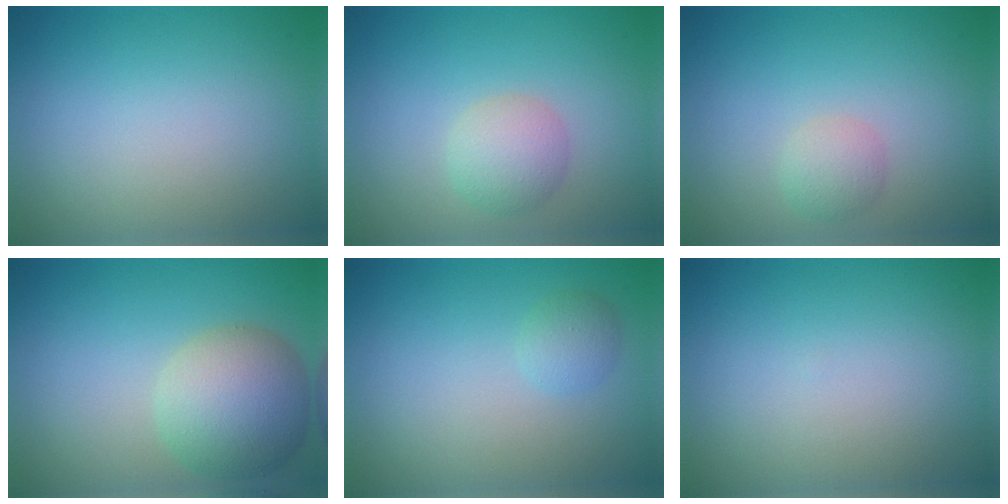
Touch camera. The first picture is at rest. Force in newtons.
{"total": 2.9, "press": 2.9, "slide": 0.0}
{"total": 1.8, "press": 1.8, "slide": 0.1}
{"total": 6.9, "press": 6.9, "slide": 0.2}
{"total": 1.4, "press": 1.4, "slide": 0.1}
{"total": 0.0}